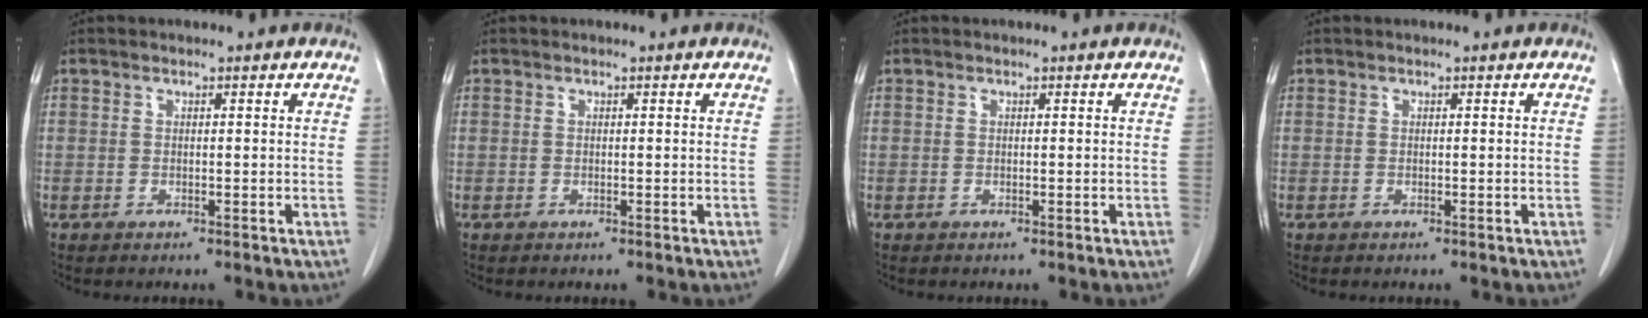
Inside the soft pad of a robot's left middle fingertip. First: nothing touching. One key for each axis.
{"total": 0.0}
{"total": 0.0}
{"total": 0.0}